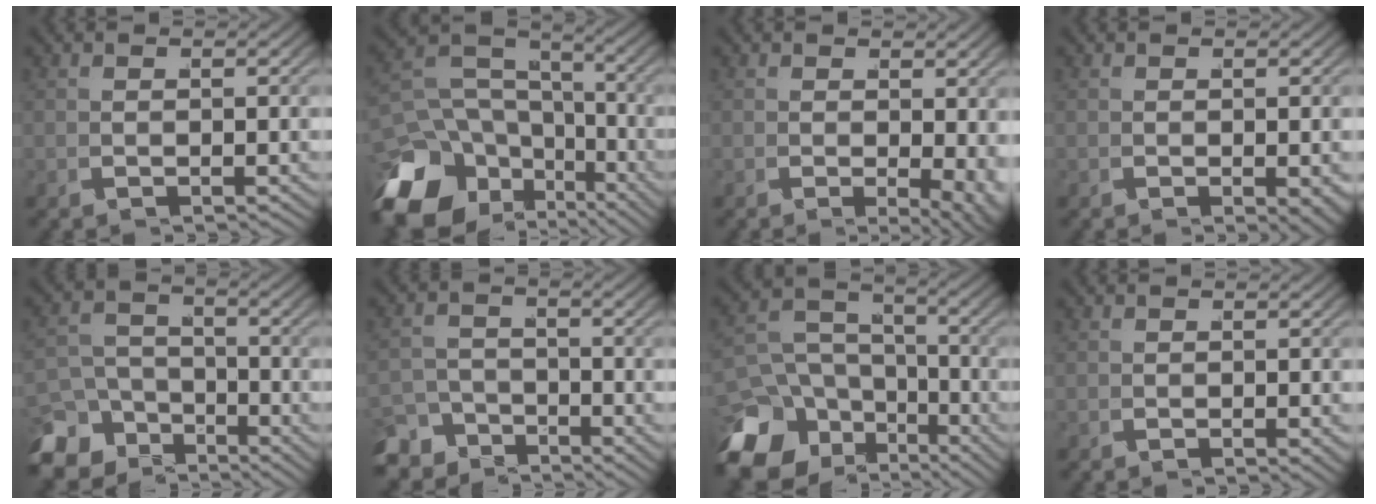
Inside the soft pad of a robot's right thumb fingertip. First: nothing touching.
{"total": 12.6, "force": [-3.9, 8.9, 7.9], "torque": [-0.133, -0.036, -0.052]}
{"total": 3.5, "force": [-0.1, 1.7, 3.1], "torque": [-0.034, -0.015, 0.004]}
{"total": 1.8, "force": [-0.4, 0.7, 1.6], "torque": [-0.019, -0.005, -0.002]}
{"total": 9.0, "force": [-4.5, 6.5, 4.2], "torque": [-0.058, -0.039, -0.064]}
{"total": 5.4, "force": [-4.0, 3.4, 1.4], "torque": [0.003, -0.019, -0.071]}
{"total": 11.9, "force": [-4.3, 8.9, 6.7], "torque": [-0.110, -0.044, -0.053]}
{"total": 0.5, "force": [-0.2, 0.2, 0.4], "torque": [-0.007, -0.003, -0.001]}